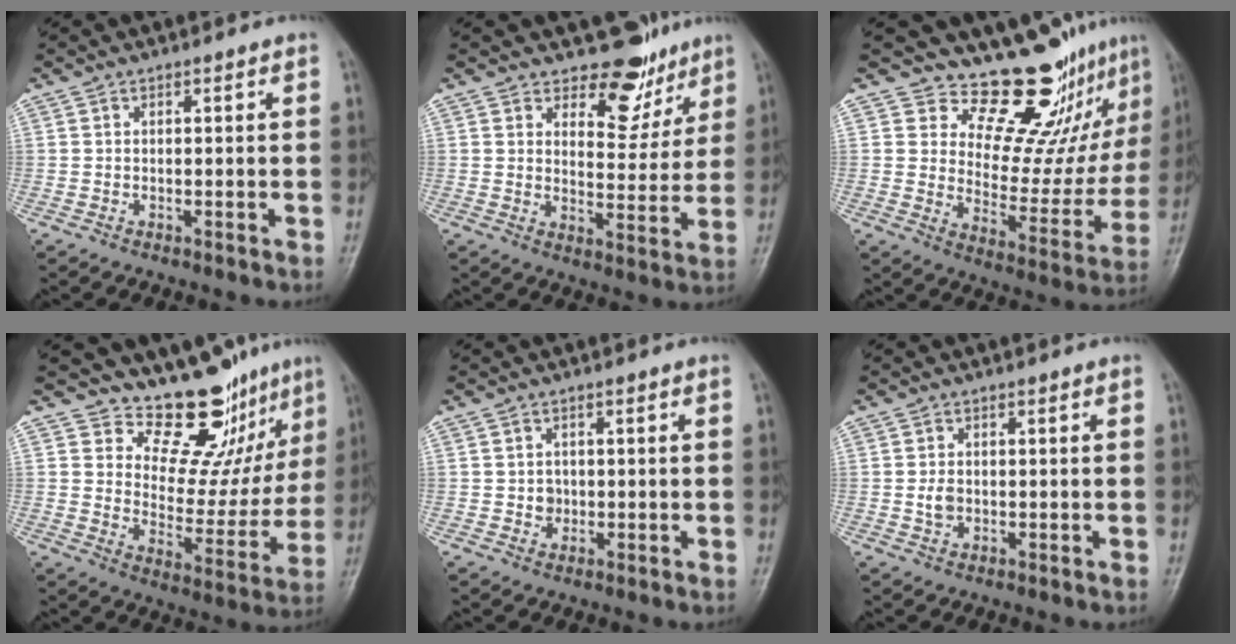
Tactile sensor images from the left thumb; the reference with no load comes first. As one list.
[{"total": 9.0, "force": [6.8, 4.9, 3.1], "torque": [-0.003, -0.049, 0.103]}, {"total": 14.5, "force": [12.3, 5.4, 5.5], "torque": [-0.021, -0.110, 0.180]}, {"total": 13.1, "force": [10.9, 5.4, 4.8], "torque": [-0.011, -0.093, 0.170]}, {"total": 2.3, "force": [-0.2, 2.1, 0.8], "torque": [0.002, 0.005, -0.002]}, {"total": 2.4, "force": [-0.2, 1.8, 1.5], "torque": [-0.023, 0.002, -0.004]}]